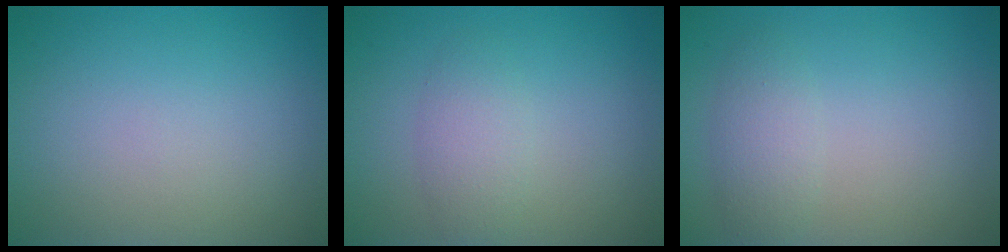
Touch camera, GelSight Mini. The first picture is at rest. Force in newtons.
{"total": 2.1, "press": 2.1, "slide": 0.1}
{"total": 2.1, "press": 2.1, "slide": 0.2}